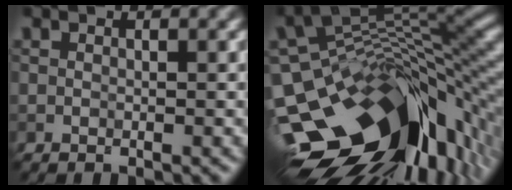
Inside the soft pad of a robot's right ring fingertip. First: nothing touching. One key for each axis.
{"total": 16.7, "fx": -4.7, "fy": 8.4, "fz": 13.6, "tx": -0.225, "ty": -0.002, "tz": -0.083}